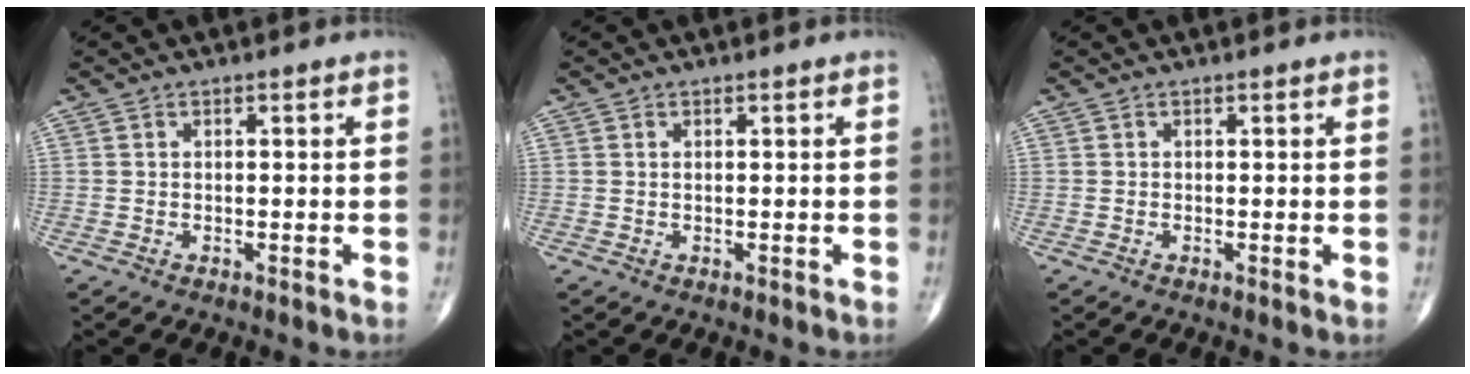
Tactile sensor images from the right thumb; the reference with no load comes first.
{"total": 0.0}
{"total": 0.0}